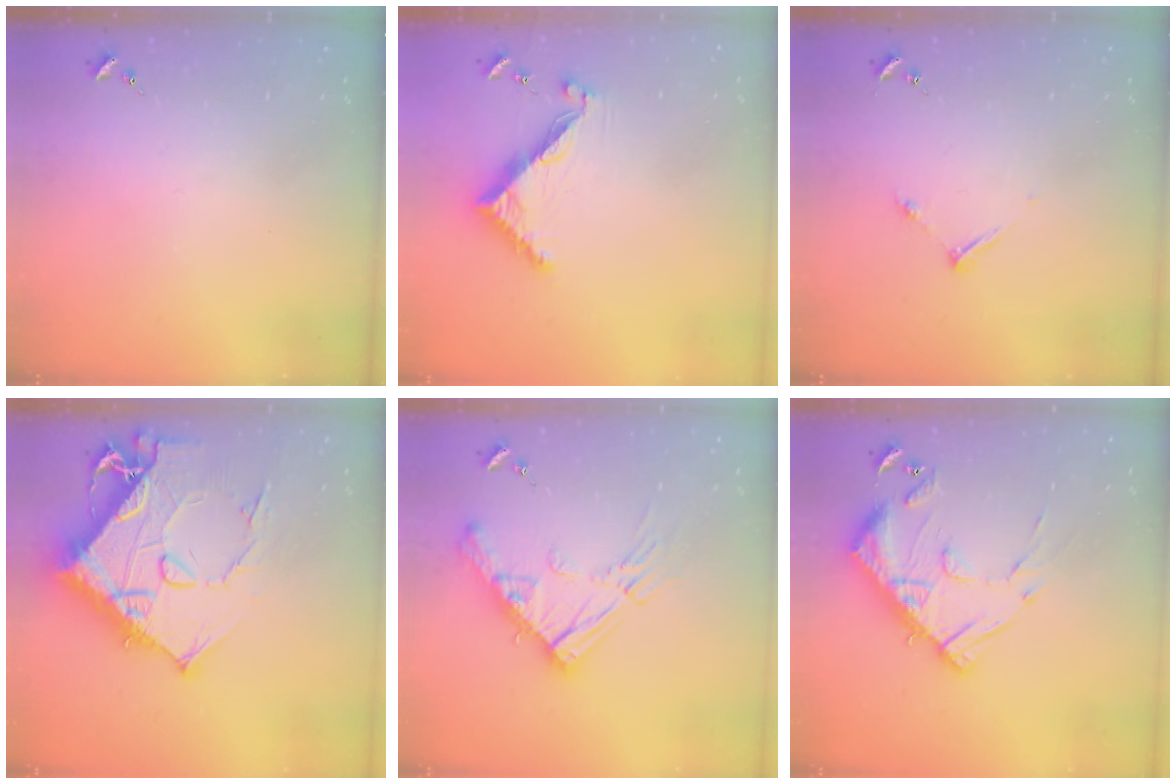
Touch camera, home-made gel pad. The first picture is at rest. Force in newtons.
{"total": 7.9, "press": 7.9, "slide": 0.1}
{"total": 5.6, "press": 5.6, "slide": 0.6}
{"total": 19.8, "press": 19.7, "slide": 2.0}
{"total": 16.4, "press": 16.4, "slide": 1.8}
{"total": 16.6, "press": 16.6, "slide": 1.4}